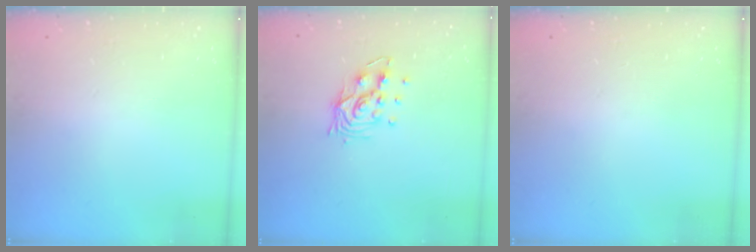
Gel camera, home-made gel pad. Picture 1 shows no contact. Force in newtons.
{"total": 8.9, "press": 8.9, "slide": 0.7}
{"total": 0.0}